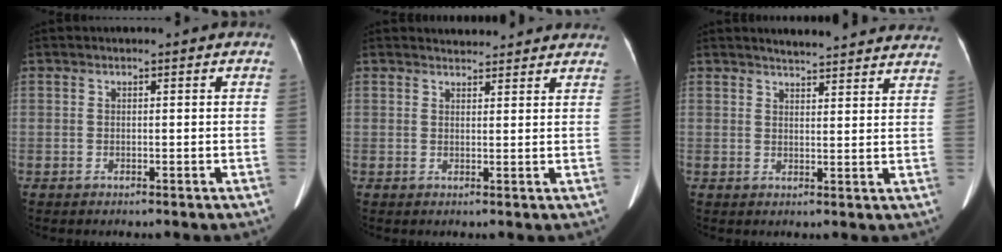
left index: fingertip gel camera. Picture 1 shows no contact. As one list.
[{"total": 6.0, "force": [5.7, 1.5, 1.0], "torque": [-0.005, 0.017, 0.057]}, {"total": 15.3, "force": [14.4, 2.1, 4.6], "torque": [-0.048, -0.004, 0.162]}]